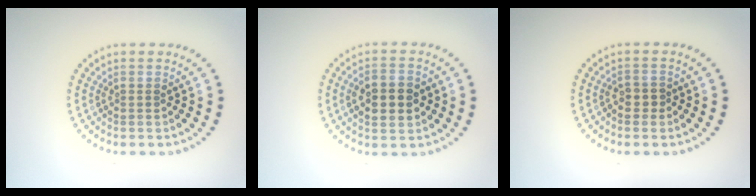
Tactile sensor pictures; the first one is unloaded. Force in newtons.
{"total": 4.7, "press": 4.7, "slide": 0.2}
{"total": 1.0, "press": 0.9, "slide": 0.5}